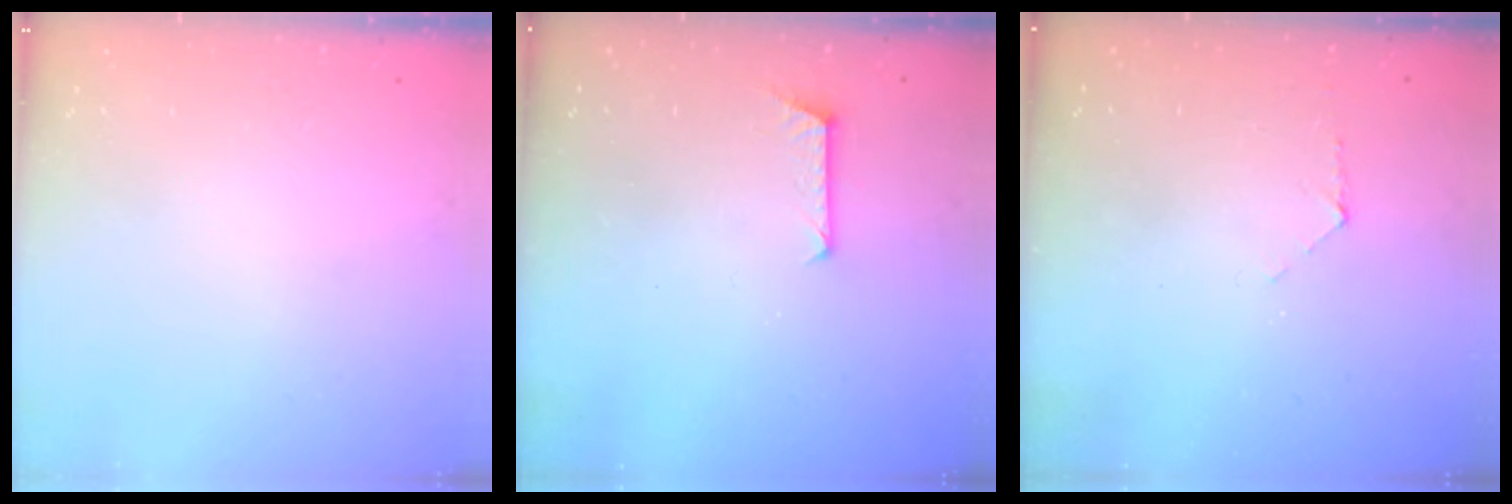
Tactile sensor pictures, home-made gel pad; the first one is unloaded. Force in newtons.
{"total": 6.0, "press": 6.0, "slide": 0.4}
{"total": 4.2, "press": 4.2, "slide": 0.5}